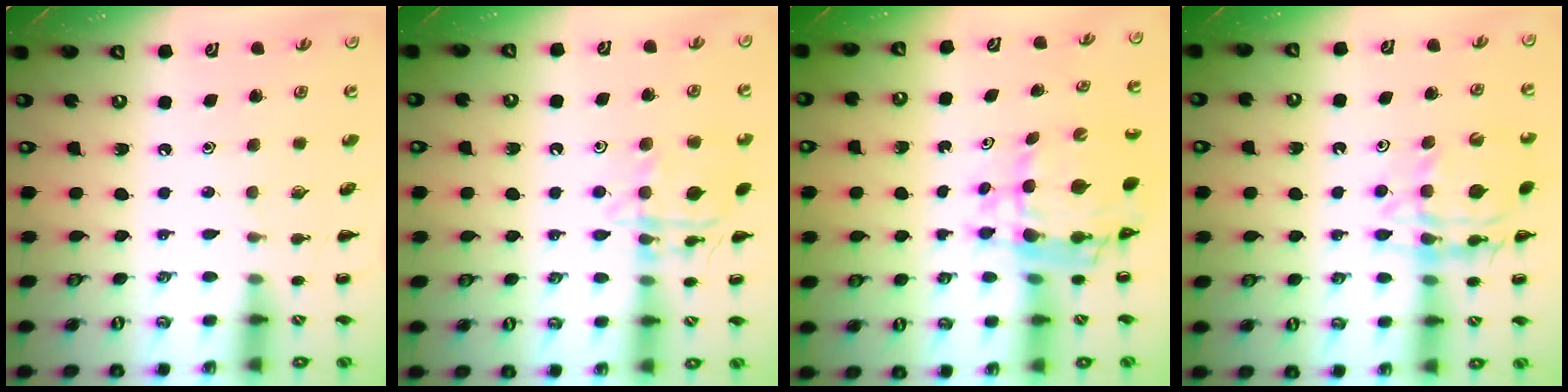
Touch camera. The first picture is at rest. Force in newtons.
{"total": 13.7, "press": 13.7, "slide": 0.9}
{"total": 9.0, "press": 8.5, "slide": 3.2}
{"total": 14.1, "press": 13.8, "slide": 2.8}